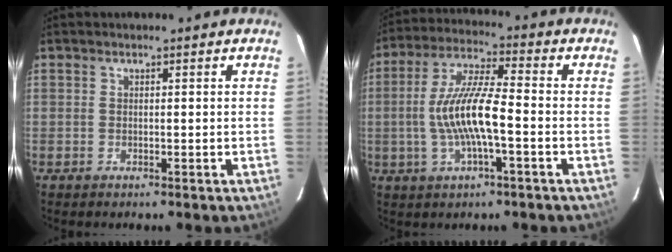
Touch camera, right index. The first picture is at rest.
{"total": 11.7, "force": [-2.3, 2.1, 11.2], "torque": [-0.229, 0.005, -0.044]}